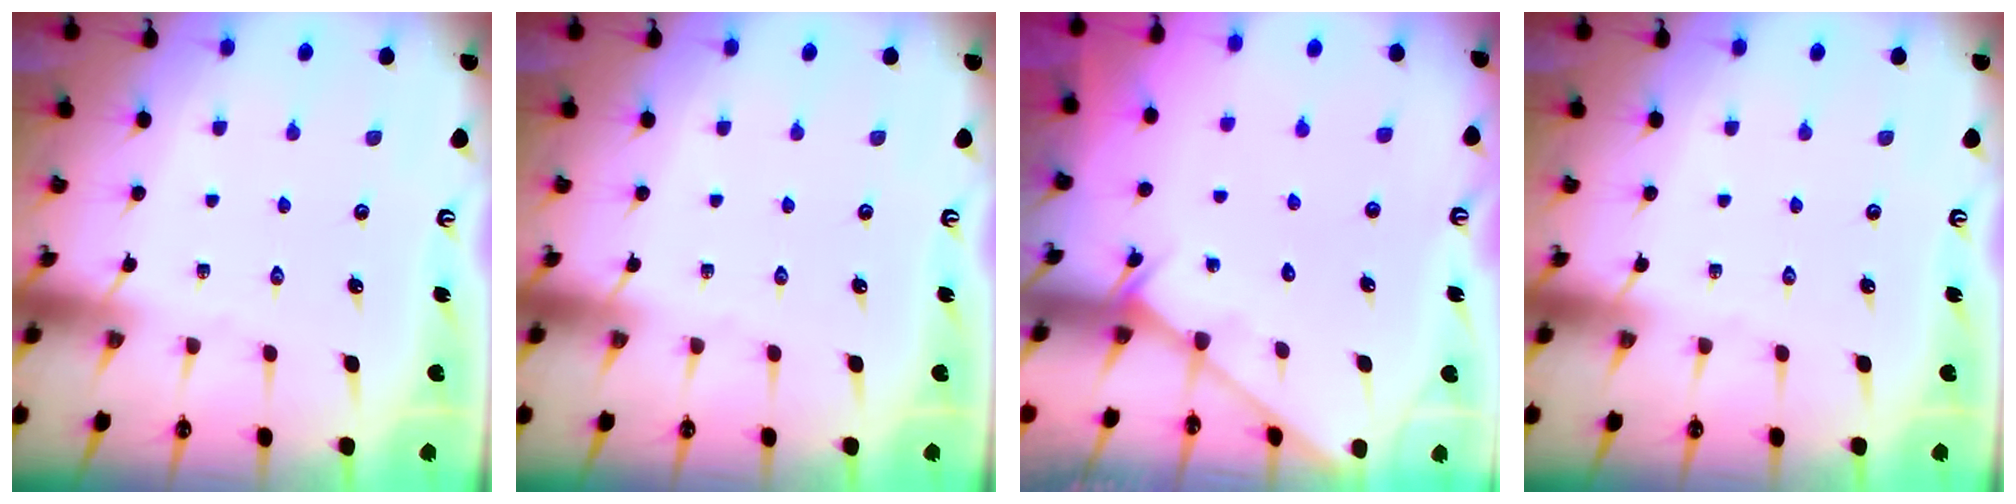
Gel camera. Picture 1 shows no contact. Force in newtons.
{"total": 0.0}
{"total": 2.6, "press": 2.6, "slide": 0.3}
{"total": 0.0}